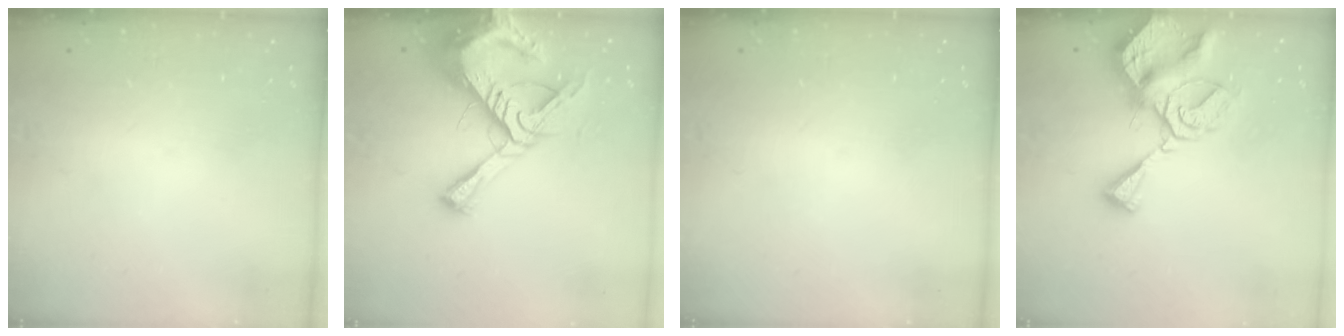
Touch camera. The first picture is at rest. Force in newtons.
{"total": 17.4, "press": 17.3, "slide": 1.8}
{"total": 0.0}
{"total": 9.9, "press": 9.8, "slide": 1.4}